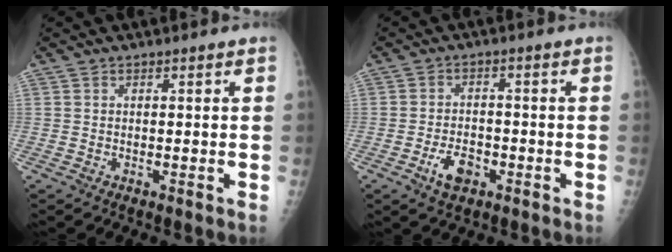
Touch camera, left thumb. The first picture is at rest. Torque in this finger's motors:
{"motor_torque": [0.07, 0.09, 0.37, 0.20, 0.03]}